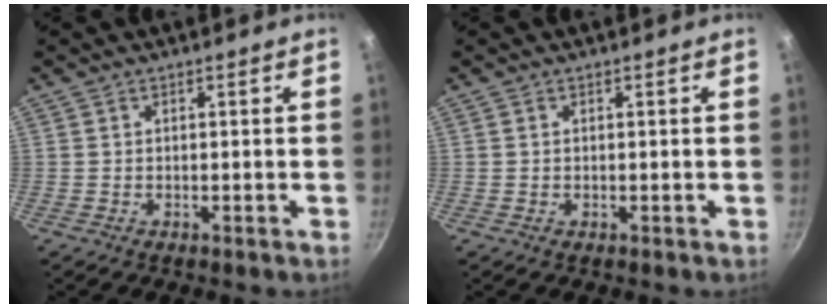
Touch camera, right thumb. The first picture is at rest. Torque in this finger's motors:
{"motor_torque": [-0.19, 0.75, -0.12, 0.08, 0.02]}